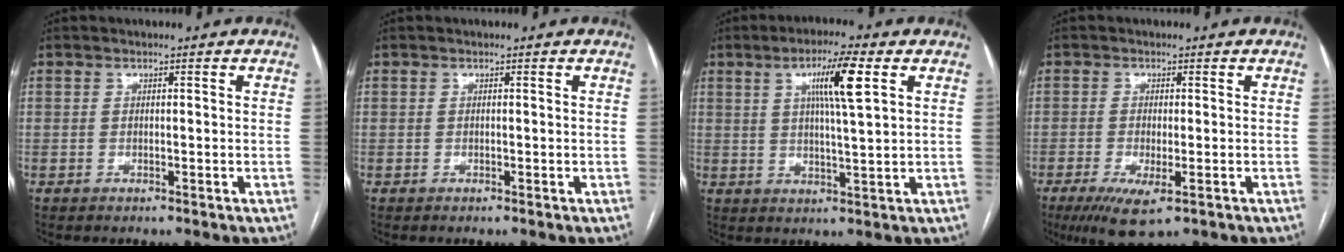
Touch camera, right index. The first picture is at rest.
{"total": 0.0}
{"total": 8.7, "force": [3.3, 0.3, 8.0], "torque": [-0.142, 0.006, 0.054]}
{"total": 6.1, "force": [-3.1, 1.7, 5.0], "torque": [-0.083, -0.016, -0.044]}